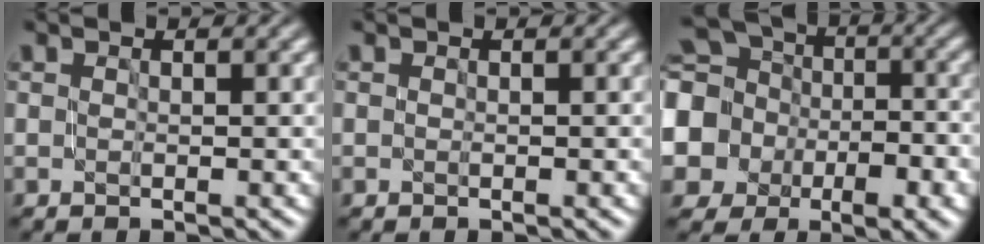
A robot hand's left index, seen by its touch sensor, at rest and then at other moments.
{"total": 0.0}
{"total": 11.7, "force": [-2.3, 9.9, 5.6], "torque": [-0.137, 0.002, -0.072]}